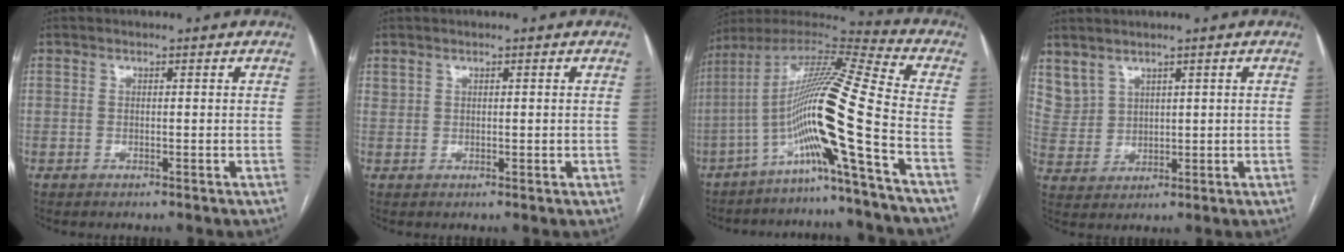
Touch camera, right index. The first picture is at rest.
{"total": 1.3, "force": [0.7, 0.7, 0.8], "torque": [-0.019, 0.004, 0.022]}
{"total": 16.8, "force": [-6.5, -2.4, 15.3], "torque": [-0.289, 0.009, -0.130]}
{"total": 5.5, "force": [4.1, 3.4, 1.0], "torque": [-0.032, 0.011, 0.105]}